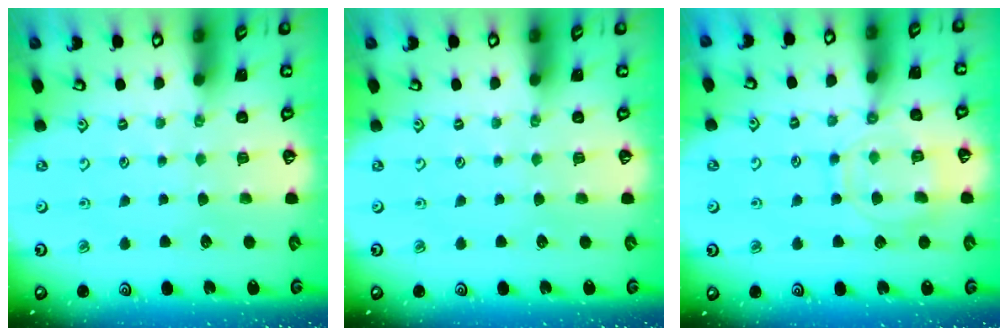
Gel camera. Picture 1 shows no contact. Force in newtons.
{"total": 0.0}
{"total": 10.9, "press": 10.9, "slide": 1.0}